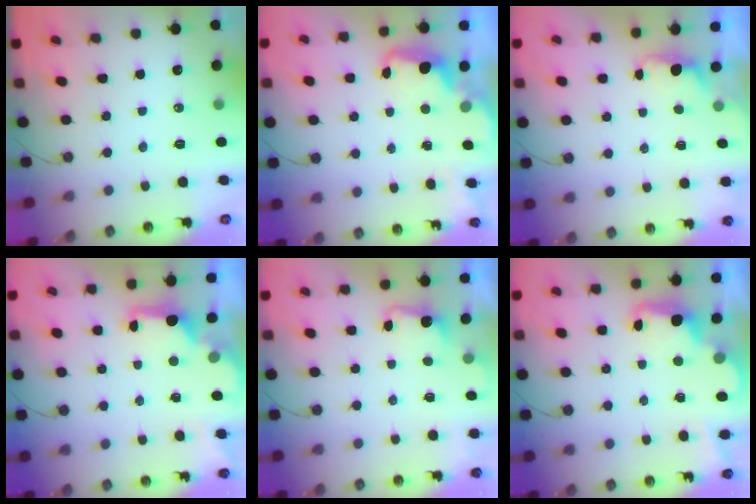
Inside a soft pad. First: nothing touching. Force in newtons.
{"total": 2.5, "press": 2.5, "slide": 0.5}
{"total": 0.8, "press": 0.2, "slide": 0.7}
{"total": 2.2, "press": 2.1, "slide": 0.8}
{"total": 2.2, "press": 2.0, "slide": 0.9}
{"total": 2.5, "press": 2.4, "slide": 0.6}